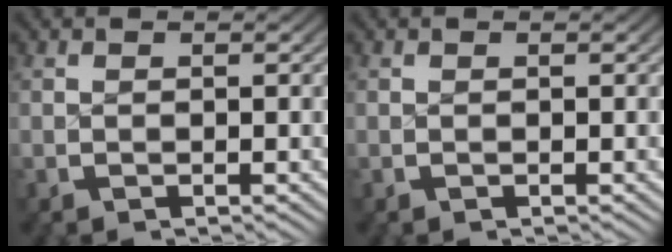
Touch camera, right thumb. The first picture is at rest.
{"total": 0.0}